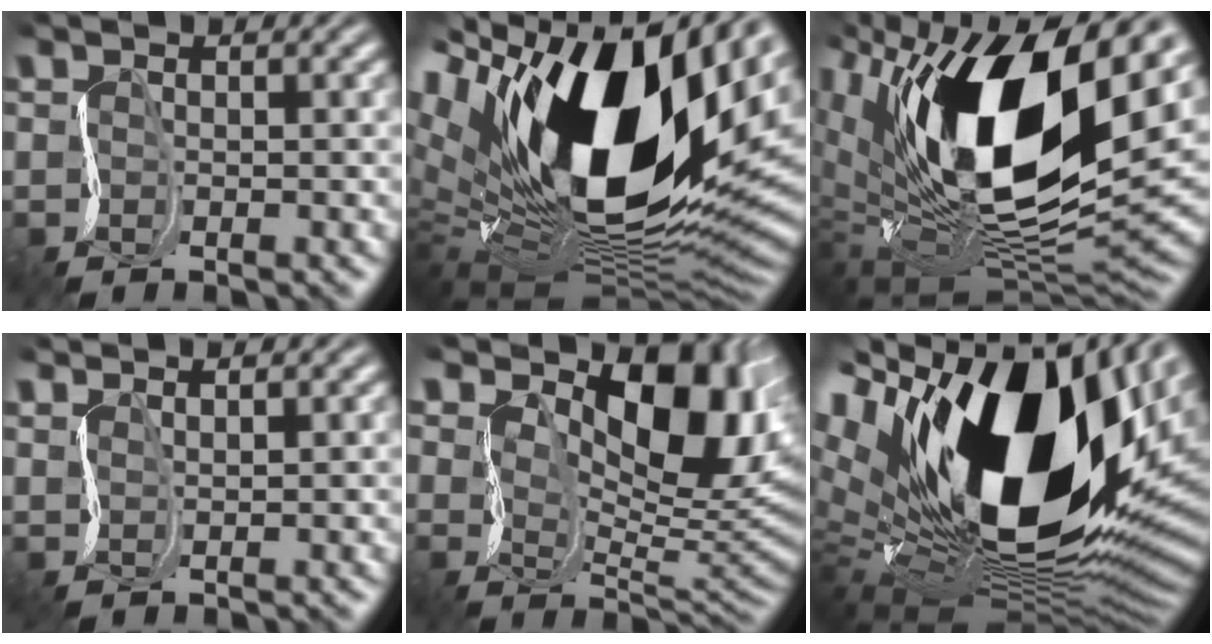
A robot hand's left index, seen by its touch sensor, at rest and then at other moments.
{"total": 17.8, "force": [5.5, 9.9, 13.7], "torque": [-0.278, 0.000, 0.117]}
{"total": 16.3, "force": [6.1, 8.1, 12.8], "torque": [-0.252, -0.001, 0.117]}
{"total": 1.8, "force": [1.8, 0.3, 0.2], "torque": [0.006, 0.016, 0.019]}
{"total": 9.6, "force": [3.6, 5.3, 7.2], "torque": [-0.111, -0.002, 0.073]}
{"total": 19.5, "force": [4.8, 11.5, 15.0], "torque": [-0.304, -0.028, 0.122]}